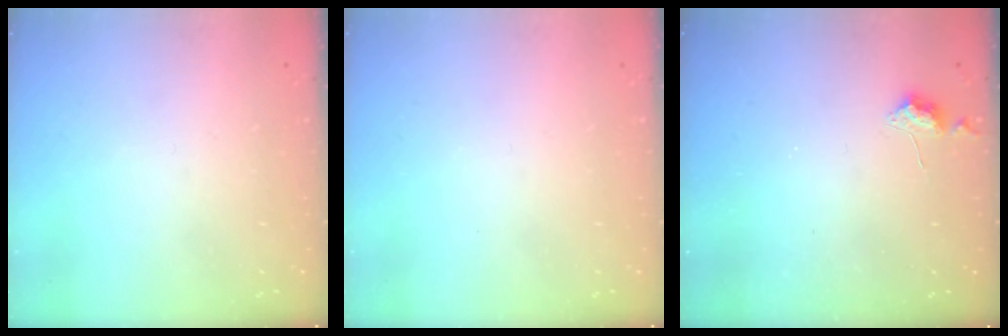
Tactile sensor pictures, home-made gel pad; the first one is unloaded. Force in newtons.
{"total": 0.0}
{"total": 5.5, "press": 5.4, "slide": 0.8}